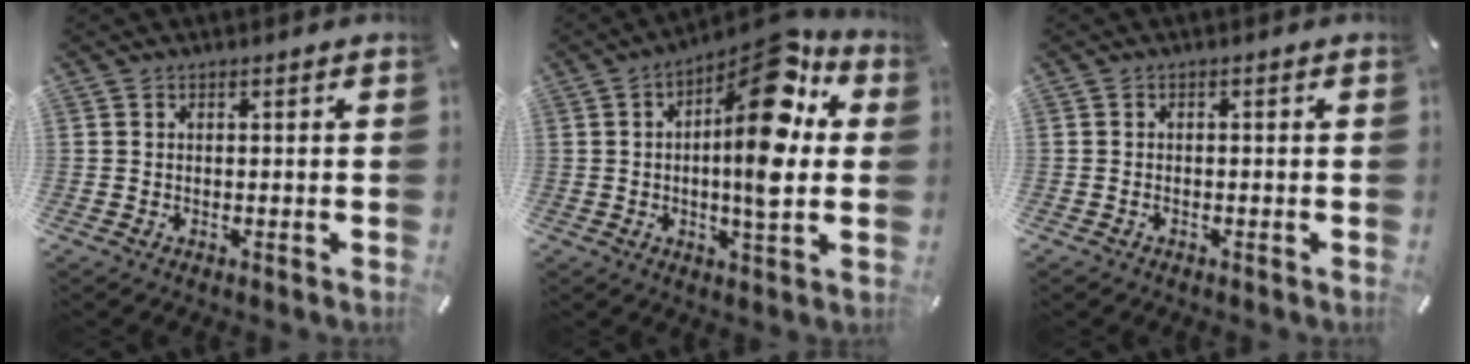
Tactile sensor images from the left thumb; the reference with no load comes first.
{"total": 18.0, "force": [5.1, 6.0, 16.1], "torque": [-0.226, -0.039, 0.074]}
{"total": 1.0, "force": [-0.6, 0.5, 0.7], "torque": [-0.015, 0.000, -0.011]}